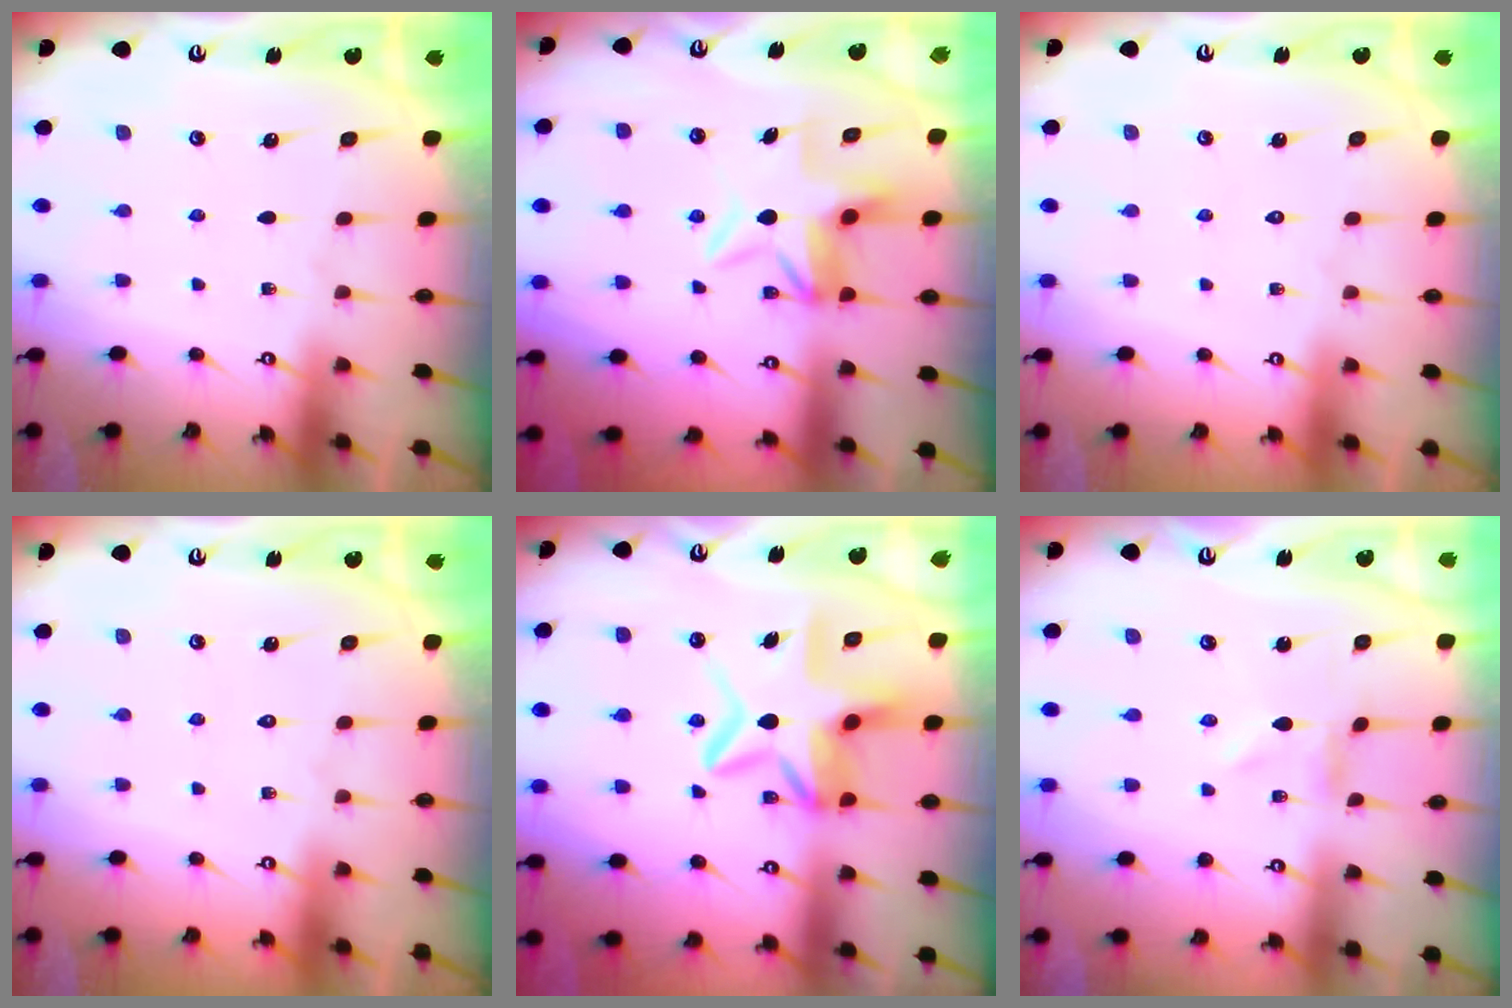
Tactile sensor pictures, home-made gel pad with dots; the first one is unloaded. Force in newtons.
{"total": 5.8, "press": 5.6, "slide": 1.7}
{"total": 1.5, "press": 1.5, "slide": 0.1}
{"total": 1.6, "press": 1.6, "slide": 0.1}
{"total": 11.5, "press": 11.4, "slide": 1.8}
{"total": 0.0}